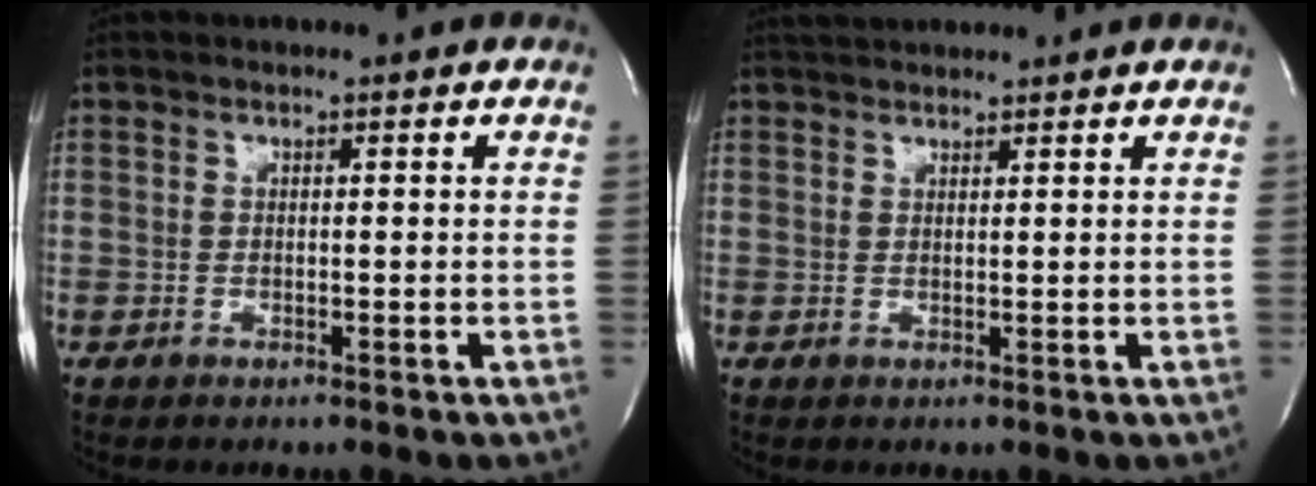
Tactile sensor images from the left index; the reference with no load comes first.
{"total": 4.7, "force": [4.5, 0.7, 1.2], "torque": [-0.019, 0.036, 0.068]}